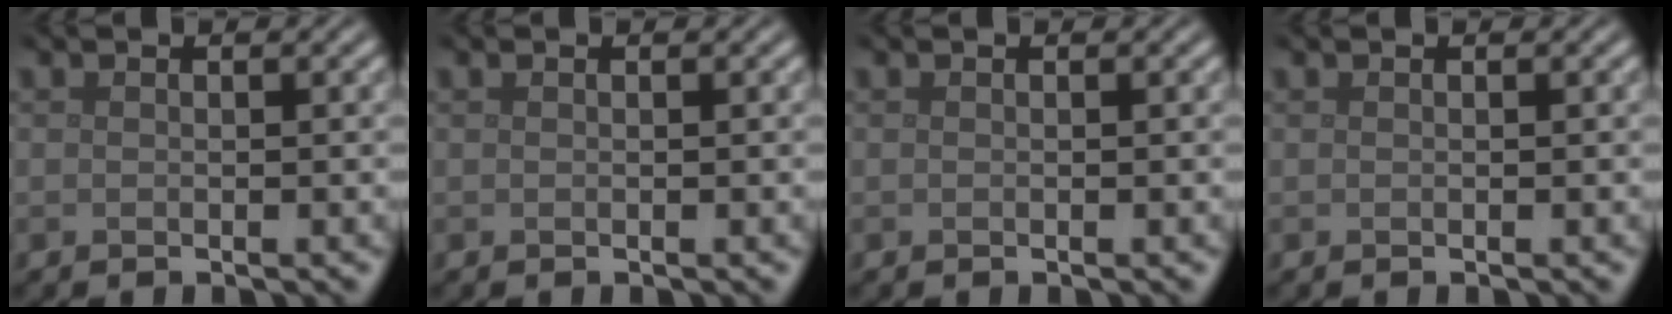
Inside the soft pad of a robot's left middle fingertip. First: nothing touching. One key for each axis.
{"total": 0.0}
{"total": 0.0}
{"total": 0.0}